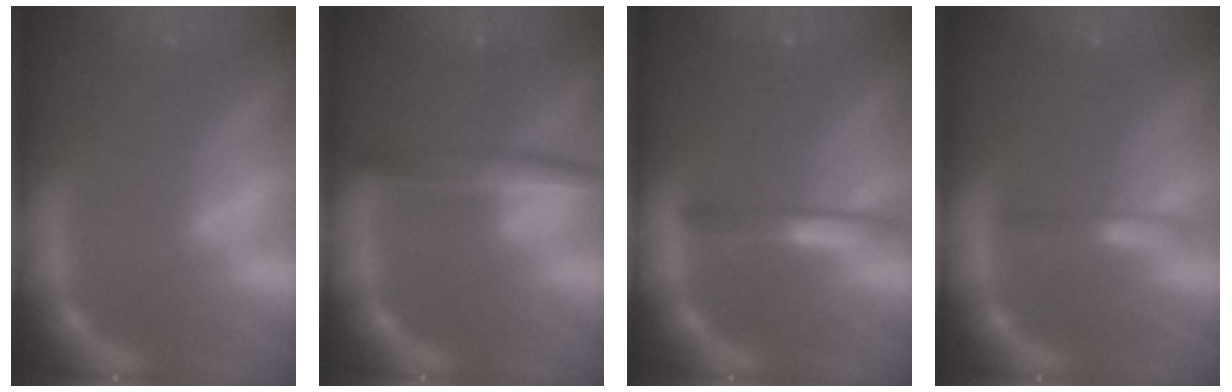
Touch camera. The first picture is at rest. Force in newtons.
{"total": 3.5}
{"total": 2.4}
{"total": 1.4}